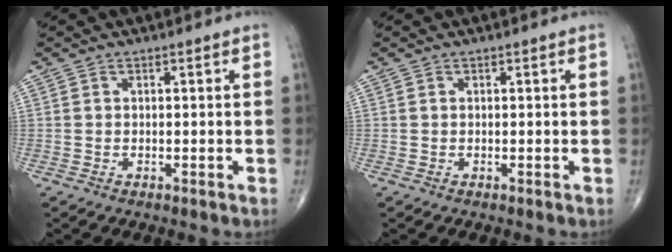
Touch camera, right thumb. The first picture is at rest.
{"total": 0.0}